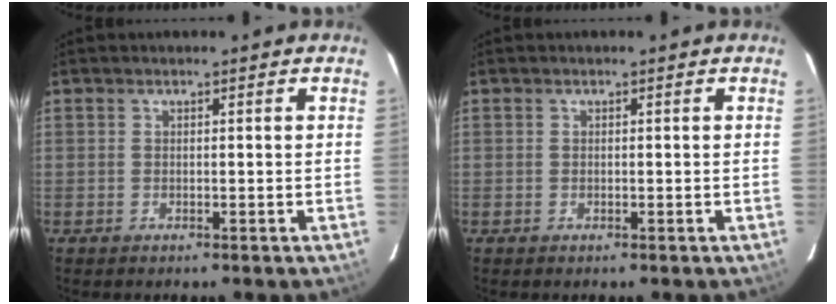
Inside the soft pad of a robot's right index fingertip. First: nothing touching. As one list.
[{"total": 0.0}]